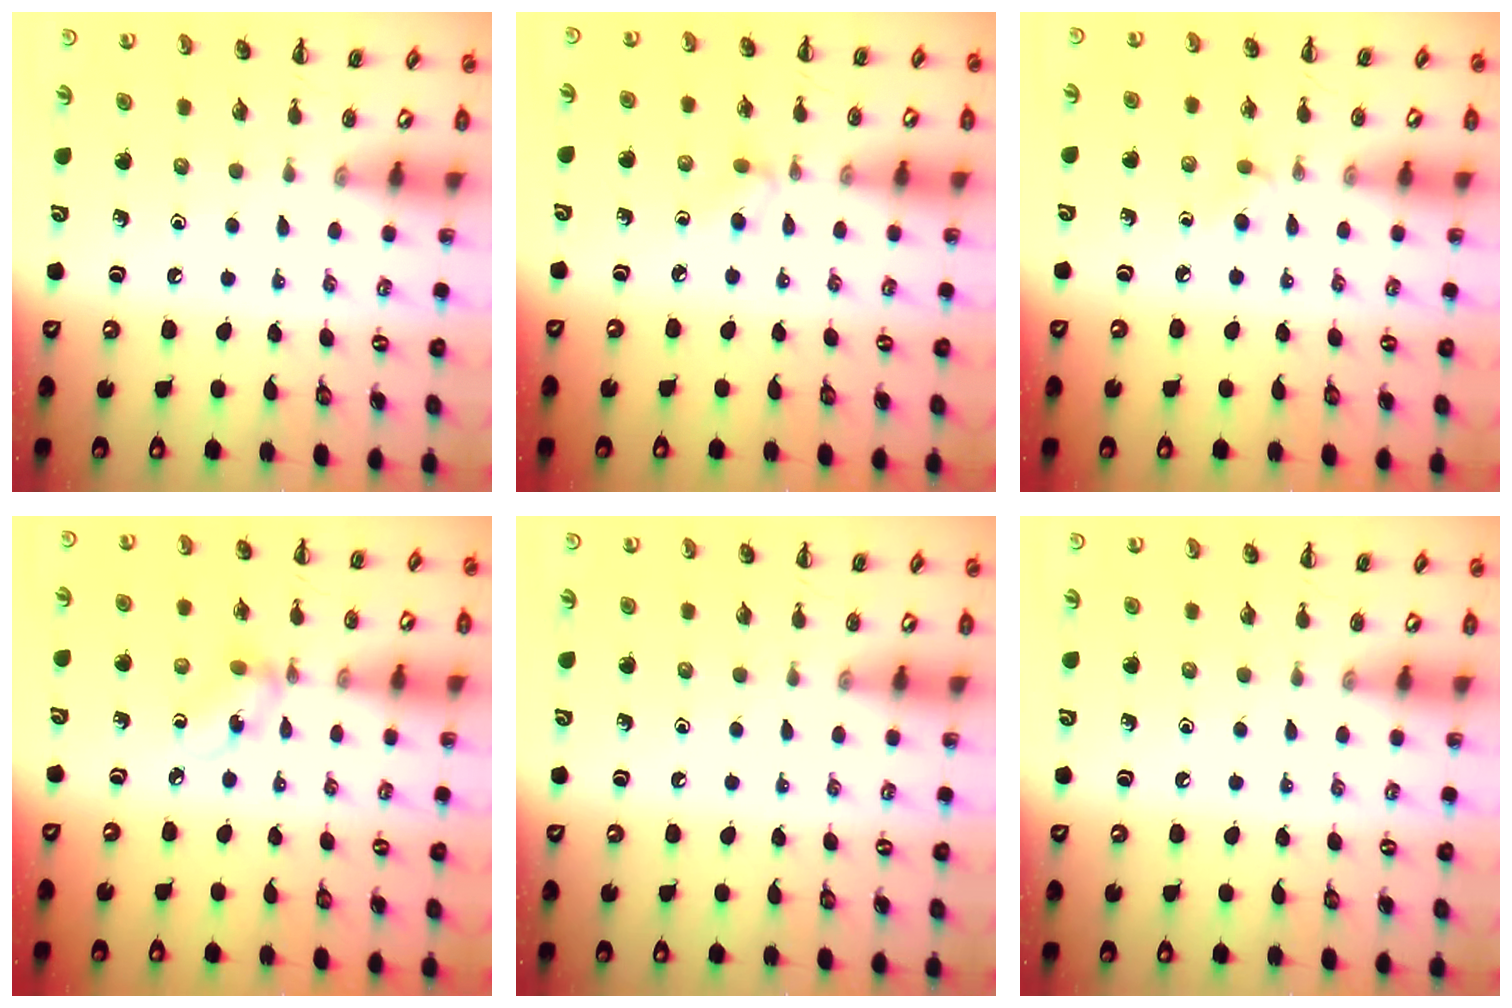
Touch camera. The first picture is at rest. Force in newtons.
{"total": 4.0, "press": 3.8, "slide": 1.3}
{"total": 1.9, "press": 1.6, "slide": 1.0}
{"total": 4.8, "press": 4.8, "slide": 0.6}
{"total": 0.0}
{"total": 0.0}